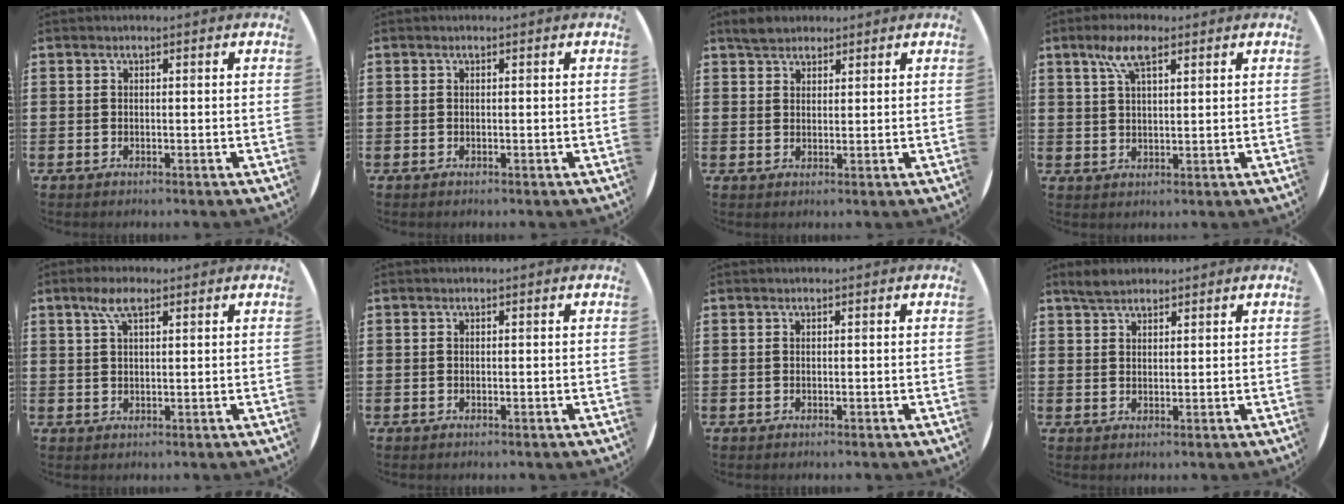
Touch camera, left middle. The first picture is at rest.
{"total": 0.0}
{"total": 2.8, "force": [2.5, 1.1, 0.3], "torque": [-0.002, 0.004, 0.048]}
{"total": 5.8, "force": [3.4, 2.1, 4.2], "torque": [-0.091, 0.010, 0.060]}
{"total": 4.1, "force": [2.4, 1.3, 3.1], "torque": [-0.066, 0.009, 0.040]}
{"total": 0.0}
{"total": 0.0}
{"total": 2.8, "force": [2.4, 1.0, 0.9], "torque": [-0.021, 0.007, 0.046]}